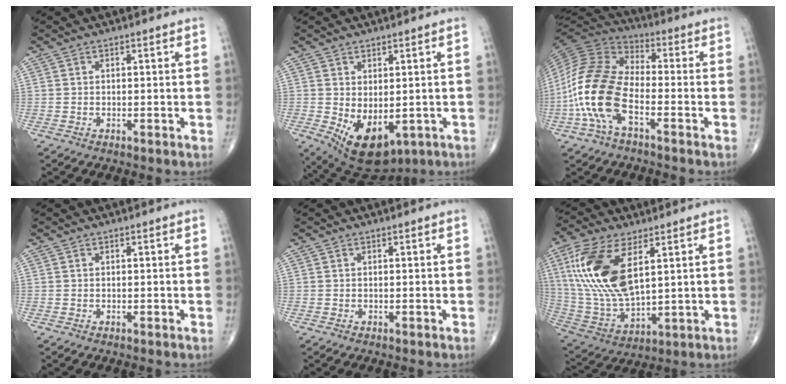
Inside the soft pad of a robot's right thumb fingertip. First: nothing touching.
{"total": 9.9, "force": [-2.0, 5.8, 7.7], "torque": [-0.108, -0.004, -0.004]}
{"total": 16.0, "force": [-5.1, 7.8, 13.0], "torque": [-0.278, 0.036, -0.105]}
{"total": 0.0}
{"total": 0.0}
{"total": 19.1, "force": [6.3, 8.9, 15.7], "torque": [-0.331, -0.023, 0.129]}